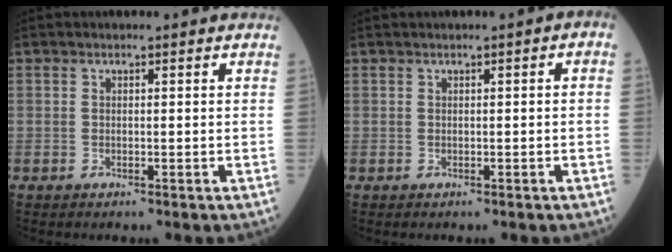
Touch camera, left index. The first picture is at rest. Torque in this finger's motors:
{"motor_torque": [0.98, -1.16, 0.26, 0.09]}